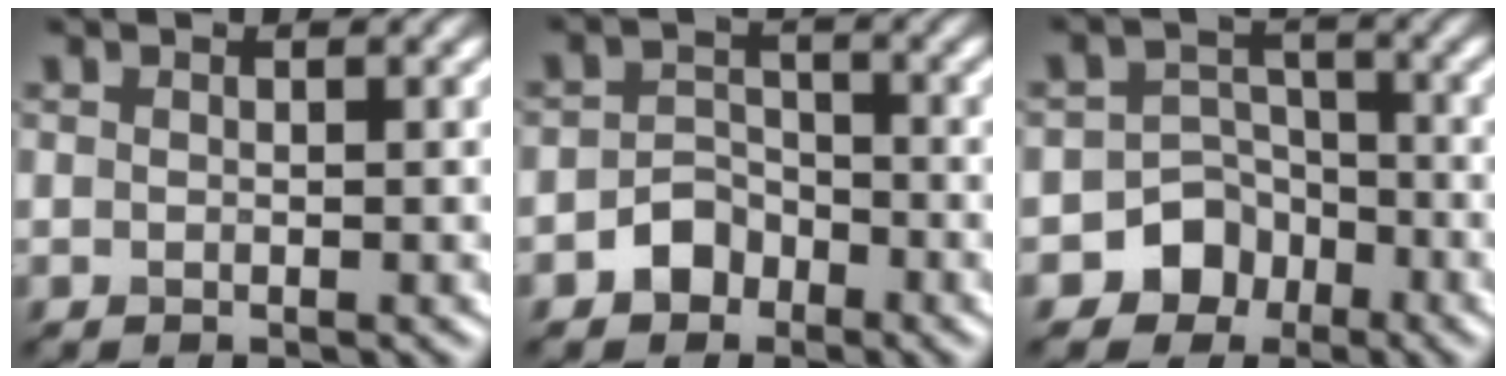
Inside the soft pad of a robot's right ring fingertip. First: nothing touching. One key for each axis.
{"total": 2.7, "fx": -1.7, "fy": 2.0, "fz": 0.8, "tx": -0.003, "ty": 0.010, "tz": -0.034}
{"total": 5.9, "fx": -3.4, "fy": 4.8, "fz": 0.8, "tx": 0.022, "ty": -0.001, "tz": -0.079}